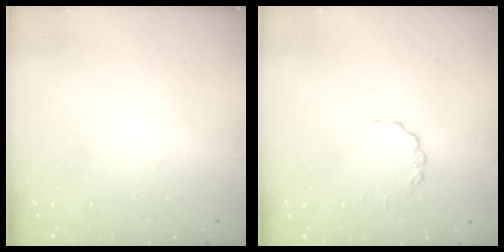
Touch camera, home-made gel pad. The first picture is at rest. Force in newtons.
{"total": 2.8, "press": 2.8, "slide": 0.3}